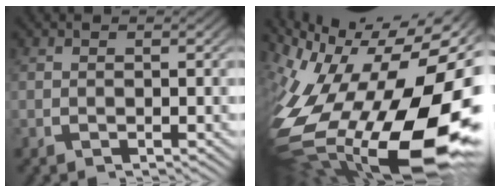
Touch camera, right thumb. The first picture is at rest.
{"total": 24.0, "force": [-3.7, 14.2, 19.0], "torque": [-0.354, -0.069, -0.020]}